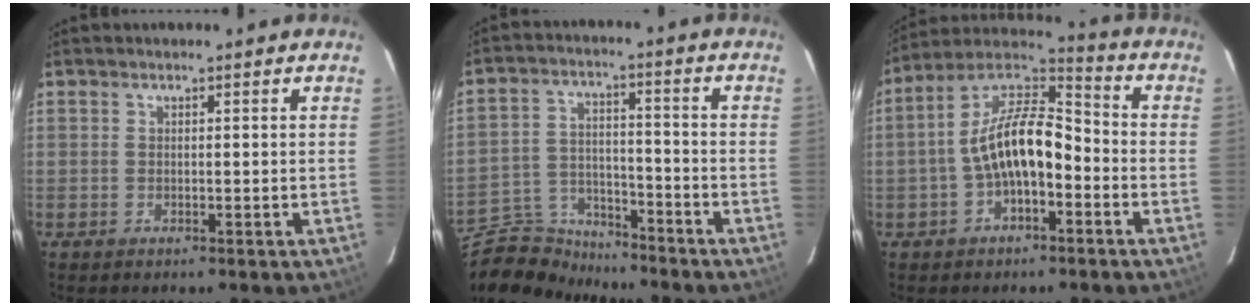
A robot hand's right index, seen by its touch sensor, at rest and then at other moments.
{"total": 10.1, "force": [-9.4, 3.5, 1.1], "torque": [-0.046, 0.021, -0.171]}
{"total": 13.2, "force": [-3.2, 6.2, 11.2], "torque": [-0.217, 0.026, -0.059]}